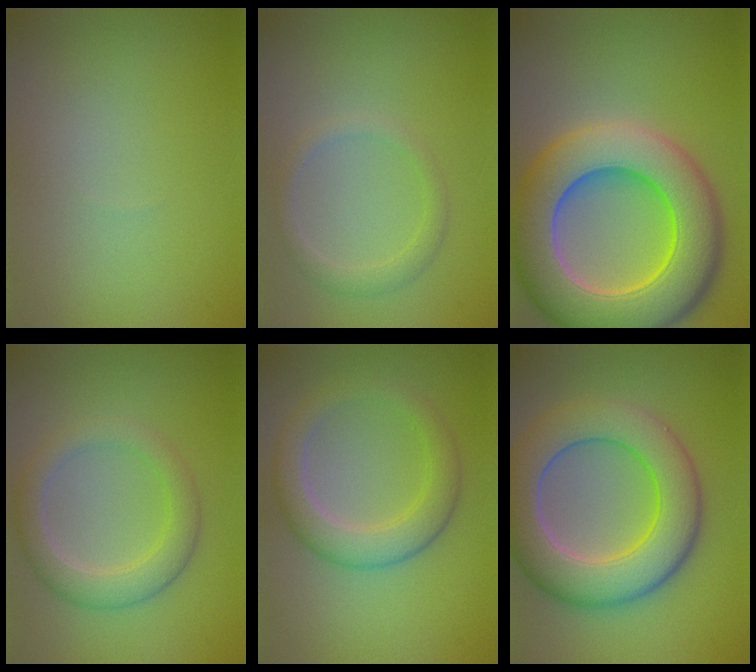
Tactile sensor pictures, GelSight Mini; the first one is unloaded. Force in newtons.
{"total": 1.7, "press": 1.7, "slide": 0.1}
{"total": 12.2, "press": 12.1, "slide": 0.9}
{"total": 3.5, "press": 3.5, "slide": 0.0}
{"total": 4.0, "press": 4.0, "slide": 0.1}
{"total": 9.4, "press": 9.4, "slide": 0.4}